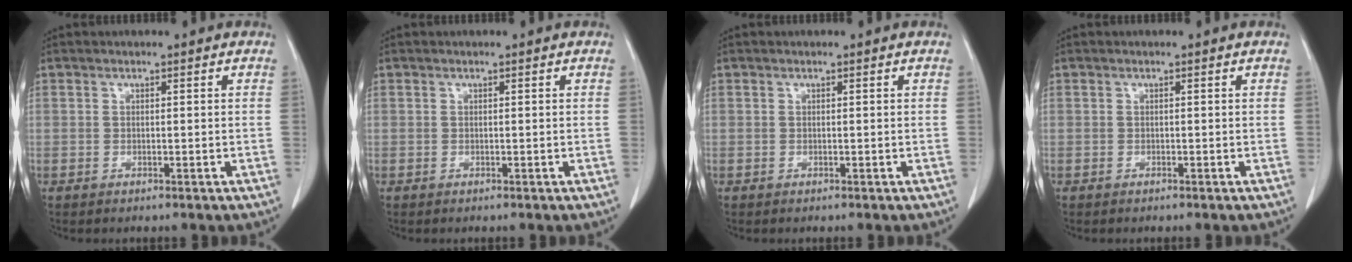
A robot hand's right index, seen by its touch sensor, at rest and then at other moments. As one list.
[{"total": 0.0}, {"total": 0.0}, {"total": 0.0}]